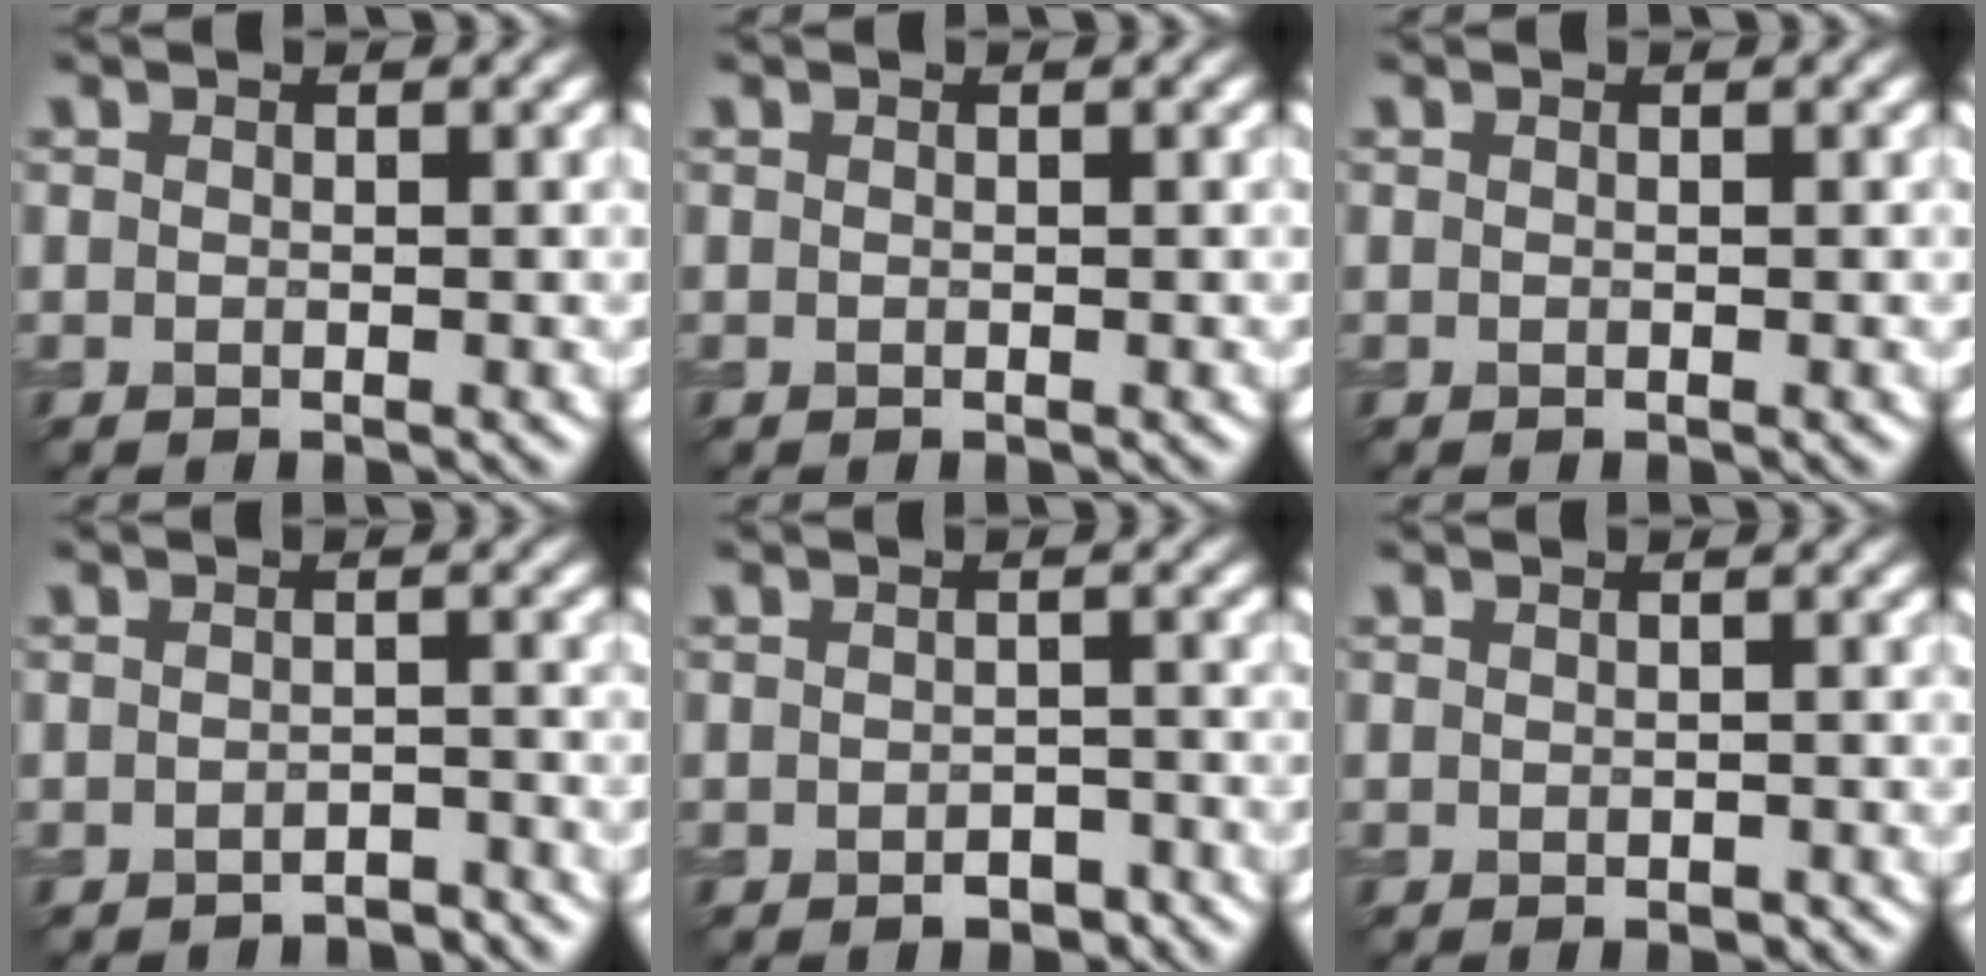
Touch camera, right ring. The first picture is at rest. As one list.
[{"total": 0.0}, {"total": 0.0}, {"total": 2.1, "force": [-2.0, 0.6, 0.5], "torque": [0.000, 0.005, -0.025]}, {"total": 2.2, "force": [-1.3, 1.3, 1.3], "torque": [-0.019, -0.002, -0.015]}, {"total": 0.7, "force": [-0.4, 0.4, 0.5], "torque": [-0.007, -0.004, -0.004]}]